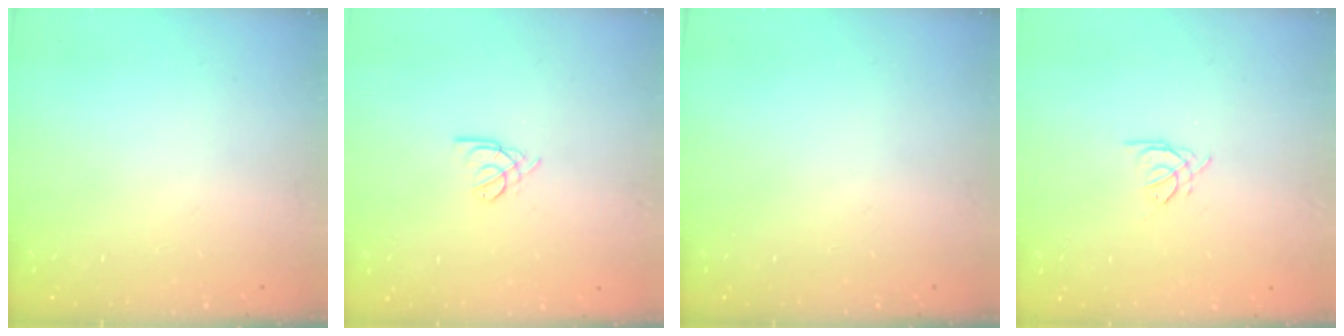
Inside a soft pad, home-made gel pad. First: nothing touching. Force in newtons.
{"total": 2.2, "press": 2.1, "slide": 0.5}
{"total": 0.0}
{"total": 1.9, "press": 1.8, "slide": 0.5}